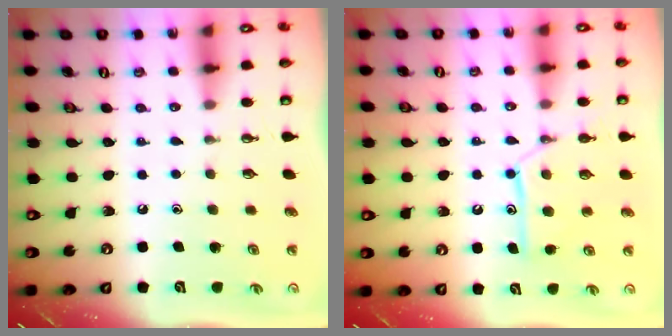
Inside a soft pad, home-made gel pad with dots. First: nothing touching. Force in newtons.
{"total": 13.5, "press": 13.5, "slide": 1.0}